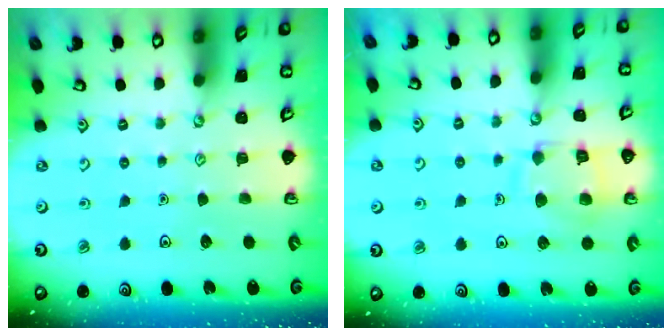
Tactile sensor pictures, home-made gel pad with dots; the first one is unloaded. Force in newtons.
{"total": 11.0, "press": 11.0, "slide": 0.9}